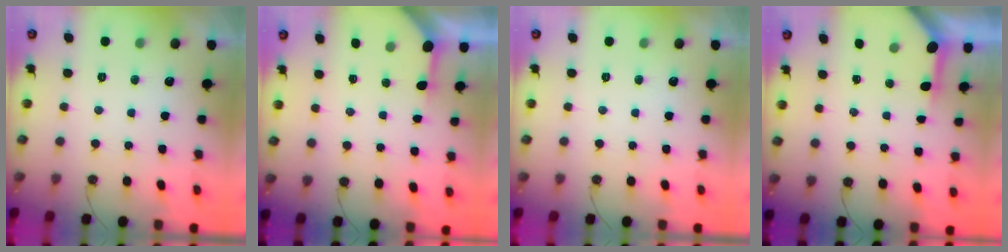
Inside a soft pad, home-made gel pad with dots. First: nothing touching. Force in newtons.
{"total": 2.7, "press": 2.6, "slide": 0.3}
{"total": 0.0}
{"total": 3.6, "press": 3.5, "slide": 0.5}